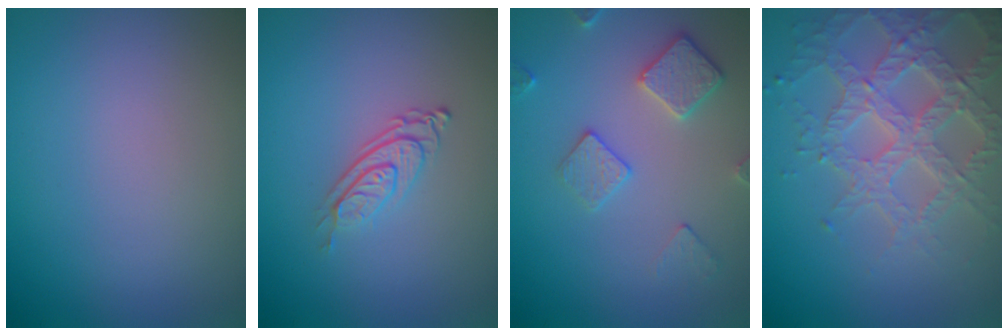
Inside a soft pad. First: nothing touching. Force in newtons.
{"total": 3.0, "press": 2.0, "slide": 2.3}
{"total": 3.4, "press": 3.0, "slide": 1.6}
{"total": 5.9, "press": 4.8, "slide": 3.4}